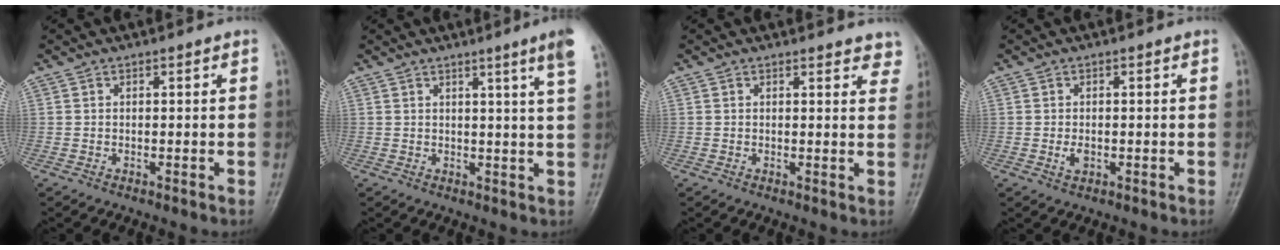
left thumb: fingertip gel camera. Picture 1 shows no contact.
{"total": 5.9, "force": [3.5, -0.7, 4.7], "torque": [-0.063, -0.022, 0.043]}
{"total": 4.1, "force": [3.7, 1.6, 0.8], "torque": [0.025, -0.019, 0.024]}
{"total": 2.0, "force": [-0.4, 1.4, 1.5], "torque": [-0.022, -0.001, -0.007]}